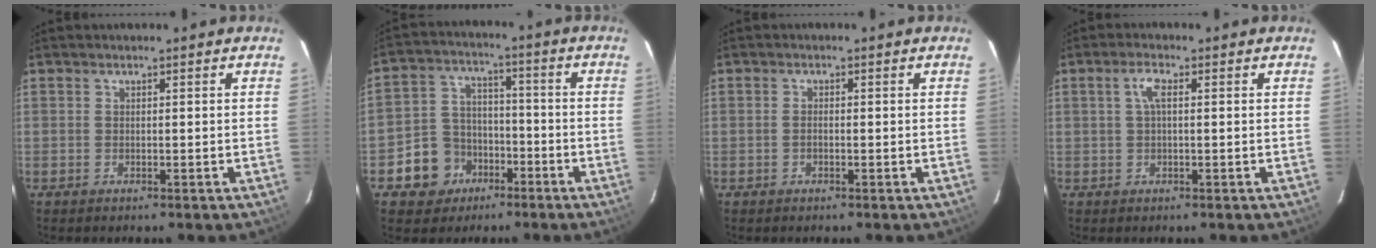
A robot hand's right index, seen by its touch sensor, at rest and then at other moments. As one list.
[{"total": 9.5, "force": [-4.8, 8.1, 1.7], "torque": [-0.058, 0.038, -0.069]}, {"total": 1.0, "force": [-0.3, 0.5, 0.8], "torque": [-0.018, 0.003, -0.007]}, {"total": 2.8, "force": [0.5, 0.8, 2.6], "torque": [-0.055, 0.007, 0.010]}]